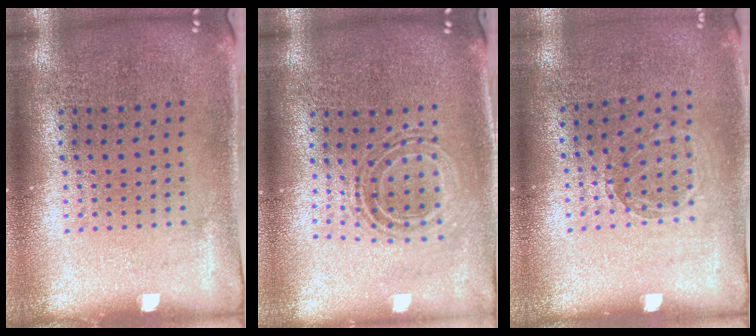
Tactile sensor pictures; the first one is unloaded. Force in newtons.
{"total": 0.8, "press": 0.7, "slide": 0.3}
{"total": 0.9, "press": 0.9, "slide": 0.2}